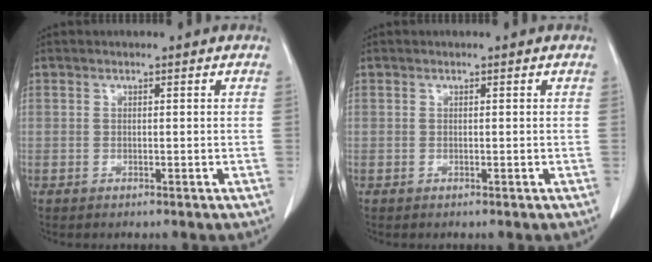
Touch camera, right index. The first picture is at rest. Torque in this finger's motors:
{"motor_torque": [-0.01, 0.00, 0.04, 0.00]}